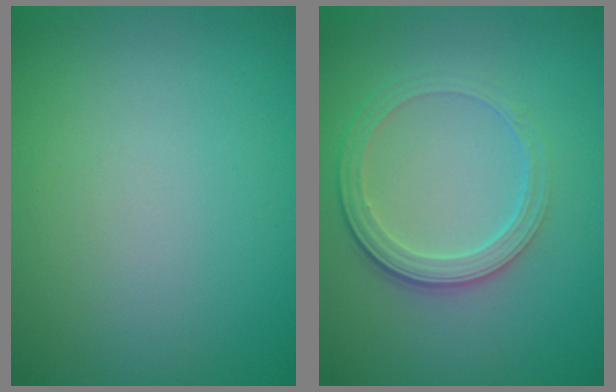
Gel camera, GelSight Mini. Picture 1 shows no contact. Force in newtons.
{"total": 3.3, "press": 2.7, "slide": 1.9}